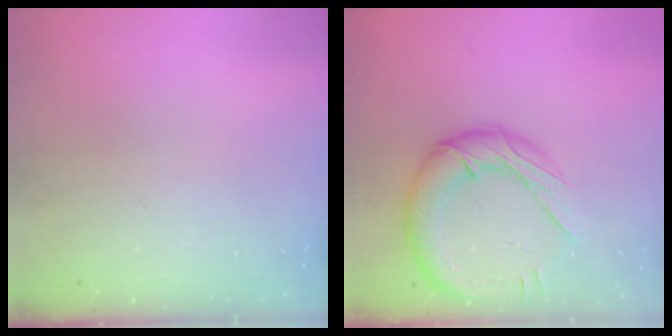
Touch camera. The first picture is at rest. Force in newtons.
{"total": 18.0, "press": 17.9, "slide": 2.2}